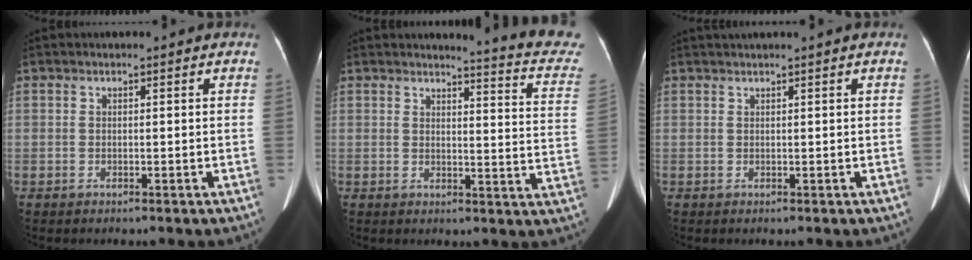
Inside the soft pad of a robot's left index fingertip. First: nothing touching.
{"total": 12.3, "force": [11.9, 0.0, 3.2], "torque": [-0.023, -0.091, 0.103]}
{"total": 1.1, "force": [0.9, -0.4, 0.6], "torque": [-0.012, 0.015, 0.025]}